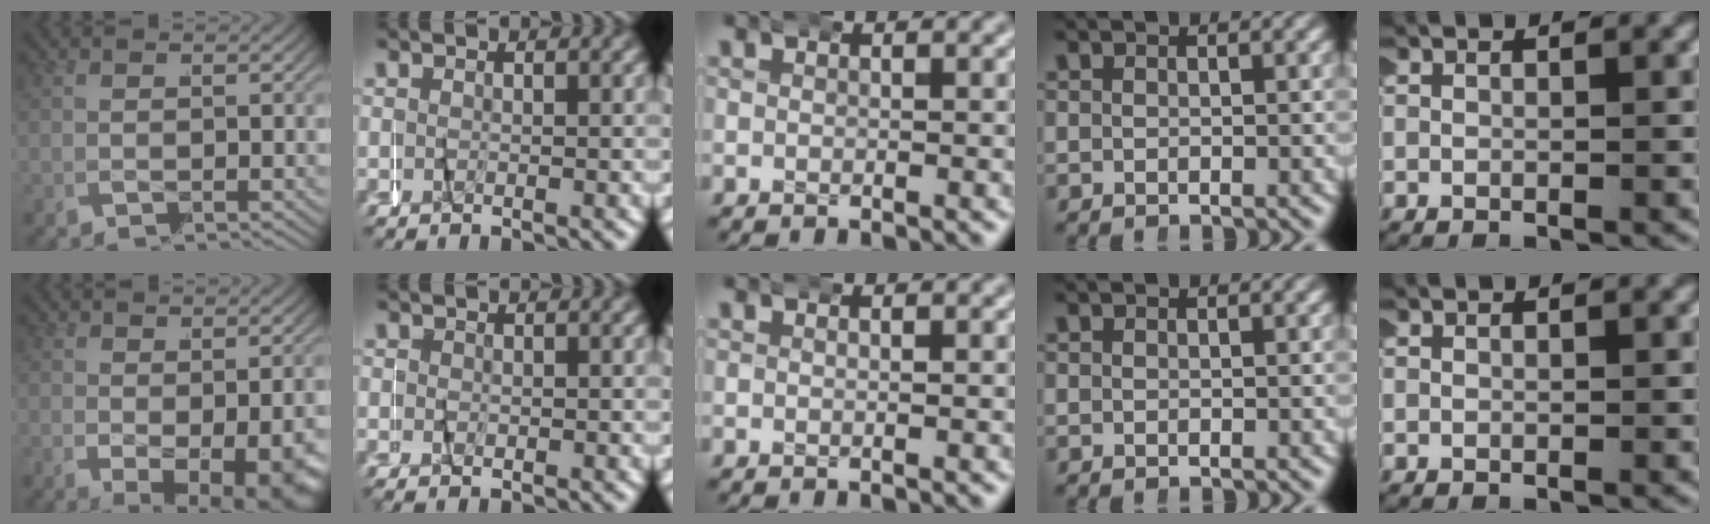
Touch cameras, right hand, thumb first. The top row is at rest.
{"thumb": {"total": 7.6, "force": [-2.3, 4.4, 5.7], "torque": [-0.084, -0.022, -0.026]}, "index": {"total": 0.8, "force": [-0.1, 0.6, 0.5], "torque": [-0.006, 0.001, -0.003]}, "middle": {"total": 0.6, "force": [0.1, -0.5, -0.4], "torque": [0.001, 0.000, 0.001]}}